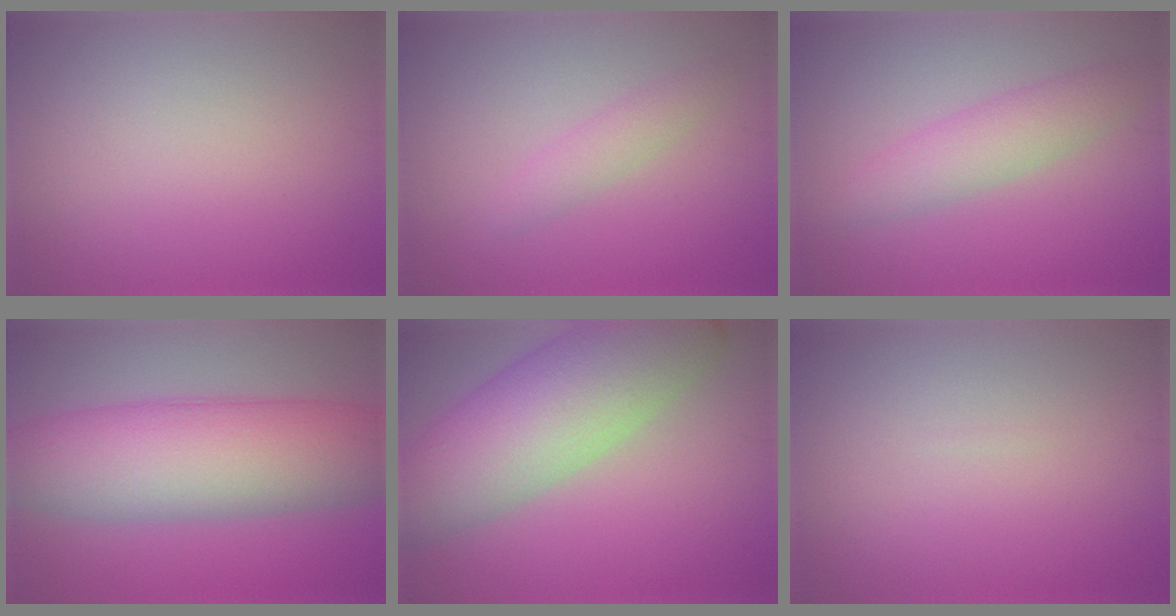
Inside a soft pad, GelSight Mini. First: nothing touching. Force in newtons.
{"total": 1.7, "press": 1.7, "slide": 0.1}
{"total": 3.4, "press": 3.4, "slide": 0.0}
{"total": 11.2, "press": 11.2, "slide": 0.4}
{"total": 10.9, "press": 10.8, "slide": 0.3}
{"total": 0.0}